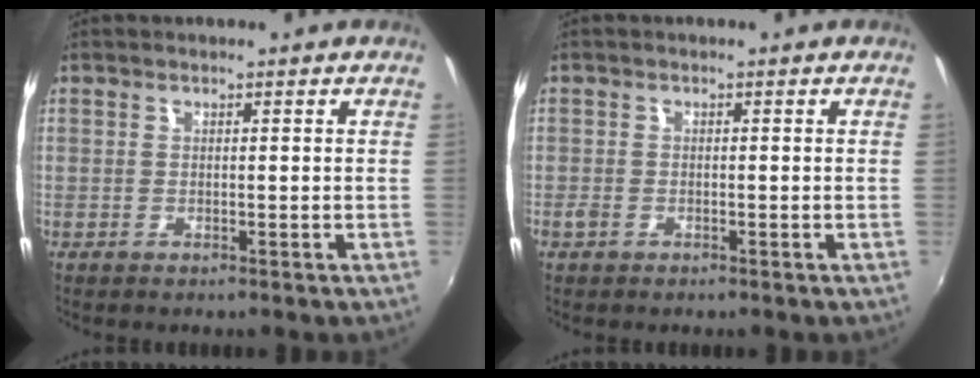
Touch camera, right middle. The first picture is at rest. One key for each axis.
{"total": 1.6, "fx": -1.0, "fy": 0.9, "fz": 0.7, "tx": -0.016, "ty": -0.004, "tz": -0.022}